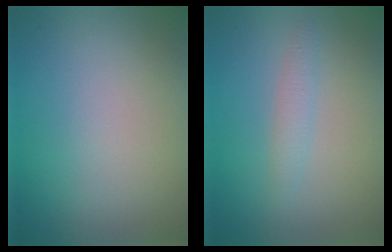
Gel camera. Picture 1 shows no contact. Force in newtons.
{"total": 1.4, "press": 1.4, "slide": 0.0}